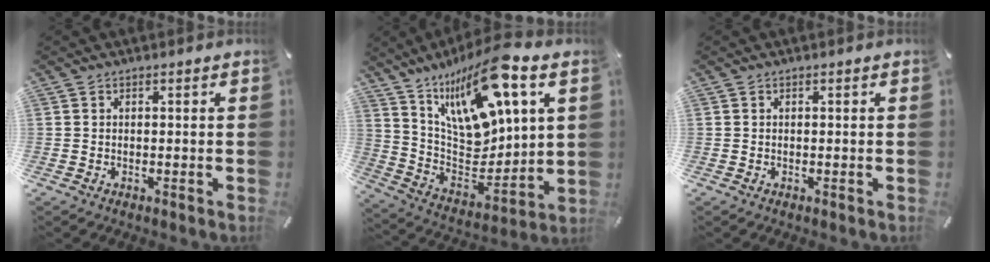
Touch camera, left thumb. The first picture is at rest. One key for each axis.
{"total": 19.0, "fx": 11.6, "fy": 8.5, "fz": 12.4, "tx": -0.222, "ty": -0.086, "tz": 0.194}
{"total": 0.0}